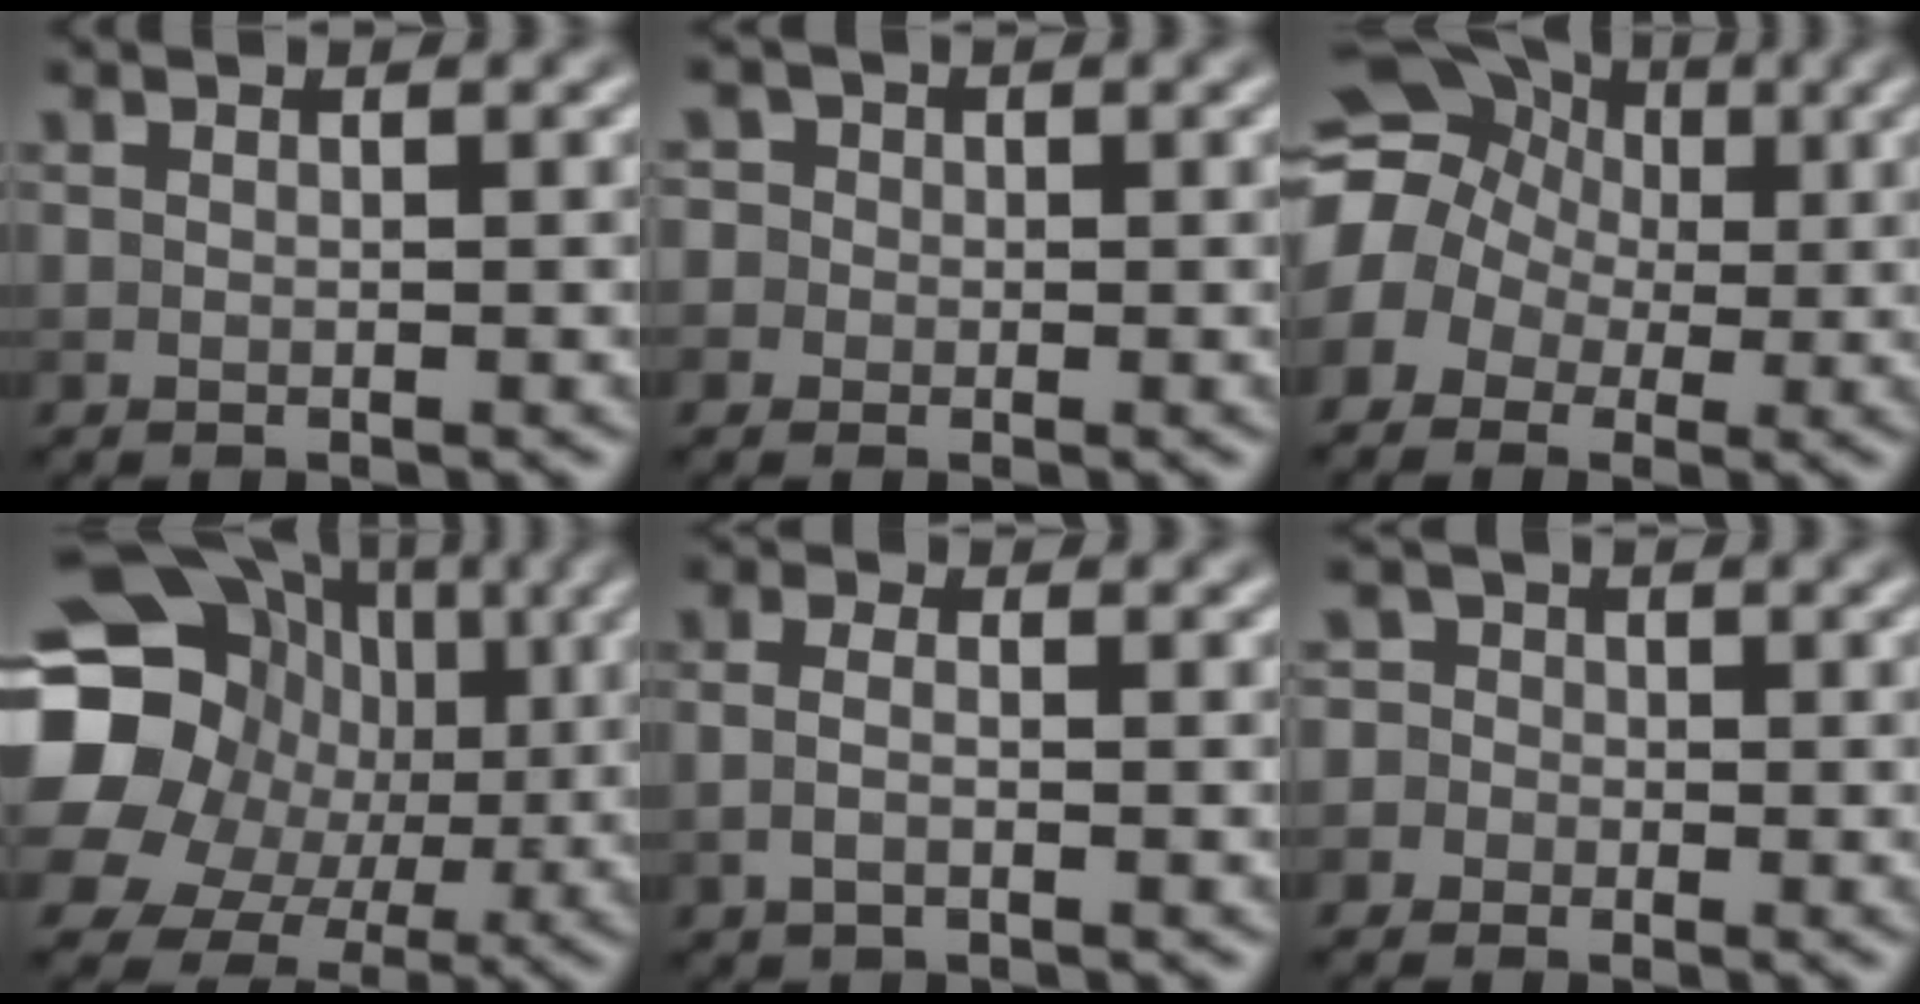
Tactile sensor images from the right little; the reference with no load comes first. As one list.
[{"total": 3.6, "force": [0.7, 3.3, 1.0], "torque": [0.007, 0.033, -0.018]}, {"total": 11.8, "force": [0.9, 10.3, 5.8], "torque": [-0.114, 0.041, -0.034]}, {"total": 20.3, "force": [1.8, 17.8, 9.4], "torque": [-0.198, 0.019, -0.007]}, {"total": 1.6, "force": [-0.5, 0.8, 1.3], "torque": [-0.032, 0.000, -0.015]}, {"total": 4.3, "force": [-0.9, 4.1, 0.9], "torque": [0.015, 0.025, -0.057]}]